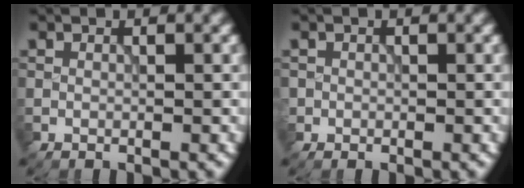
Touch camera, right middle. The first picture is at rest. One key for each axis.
{"total": 0.6, "fx": -0.2, "fy": 0.6, "fz": -0.1, "tx": 0.006, "ty": -0.004, "tz": -0.005}